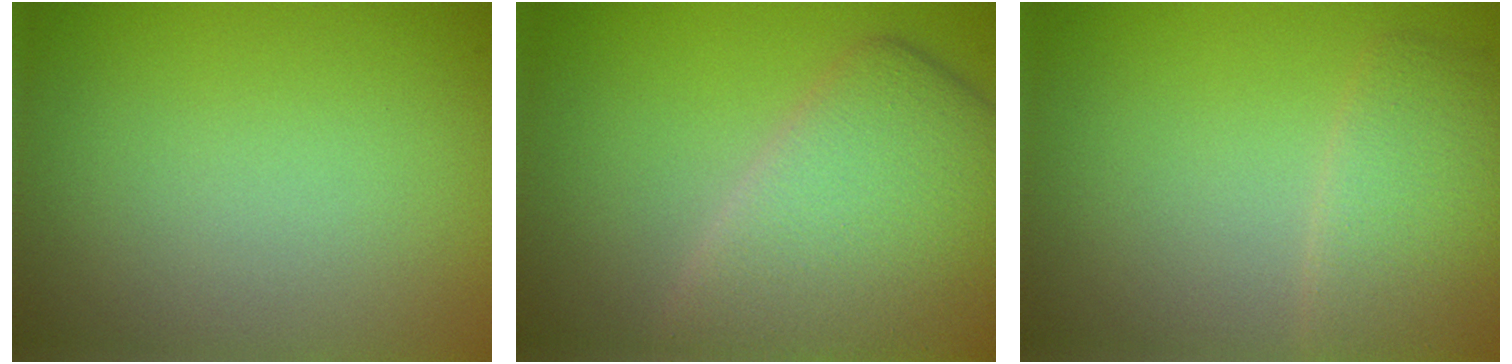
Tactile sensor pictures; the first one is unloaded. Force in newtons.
{"total": 8.0, "press": 8.0, "slide": 0.5}
{"total": 3.3, "press": 3.3, "slide": 0.1}